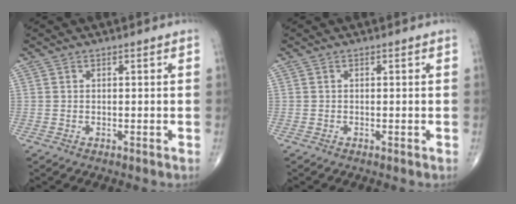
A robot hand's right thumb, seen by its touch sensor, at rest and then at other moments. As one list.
[{"total": 0.0}]